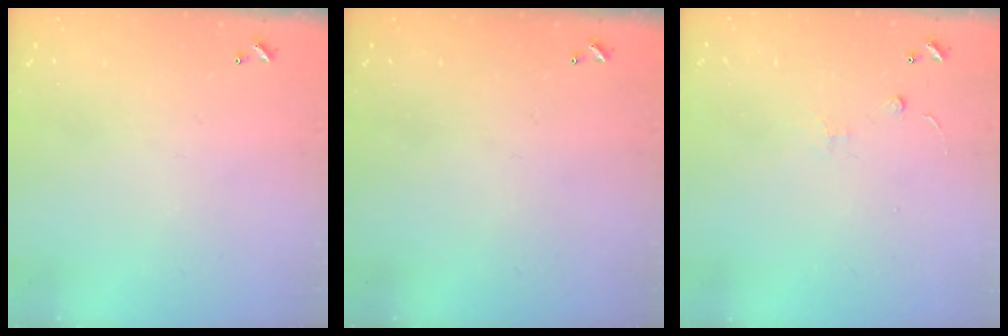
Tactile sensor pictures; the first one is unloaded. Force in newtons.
{"total": 0.0}
{"total": 1.6, "press": 1.5, "slide": 0.4}